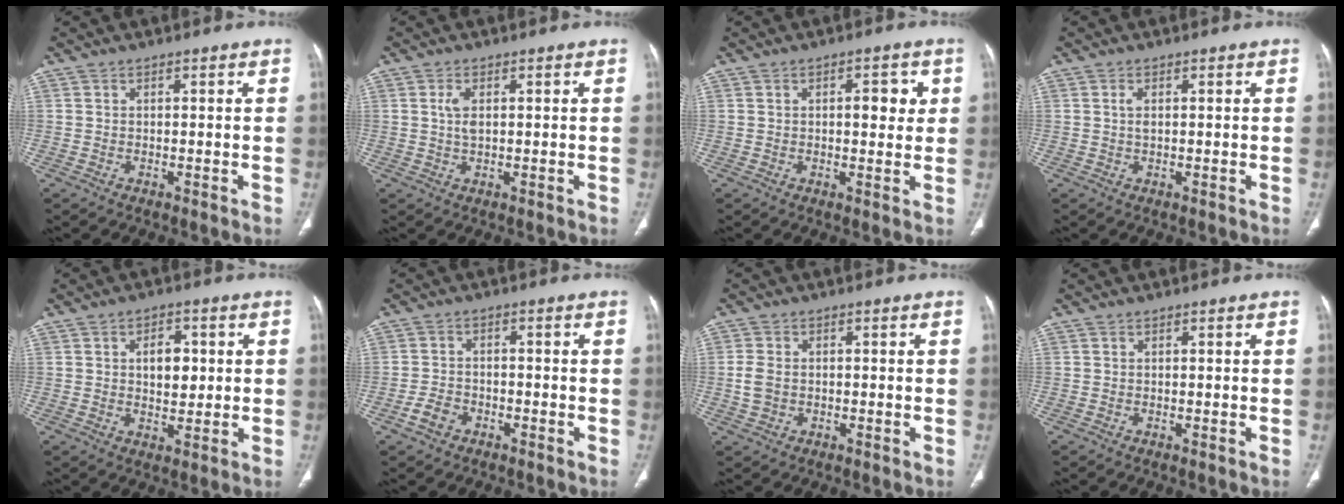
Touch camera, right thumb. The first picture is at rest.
{"total": 3.6, "force": [0.8, 1.7, 3.1], "torque": [-0.068, -0.001, 0.016]}
{"total": 4.9, "force": [1.1, 2.4, 4.1], "torque": [-0.040, -0.001, 0.013]}
{"total": 1.3, "force": [0.2, 0.6, 1.1], "torque": [-0.026, 0.002, 0.005]}
{"total": 5.9, "force": [1.0, 3.7, 4.5], "torque": [-0.044, -0.003, 0.016]}
{"total": 3.7, "force": [-2.1, 2.6, 1.7], "torque": [-0.031, 0.018, -0.037]}
{"total": 3.6, "force": [-0.3, 2.8, 2.3], "torque": [-0.053, 0.006, -0.005]}
{"total": 0.0}